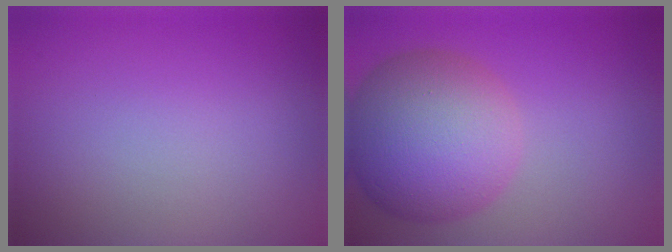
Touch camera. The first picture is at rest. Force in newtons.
{"total": 10.5, "press": 10.5, "slide": 0.4}